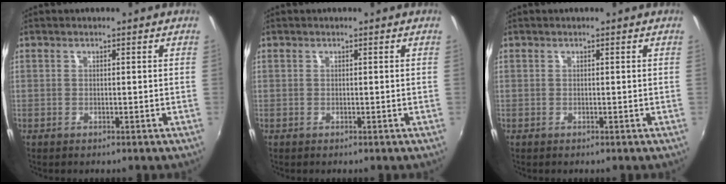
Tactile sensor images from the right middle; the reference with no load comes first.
{"total": 0.0}
{"total": 0.0}